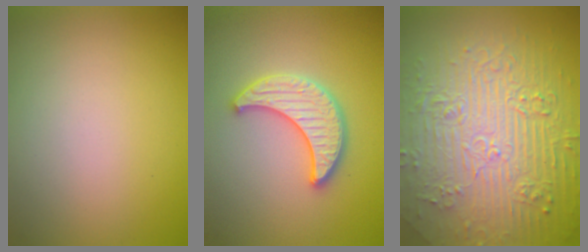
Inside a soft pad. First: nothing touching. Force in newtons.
{"total": 4.0, "press": 3.9, "slide": 0.8}
{"total": 11.0, "press": 7.5, "slide": 8.1}